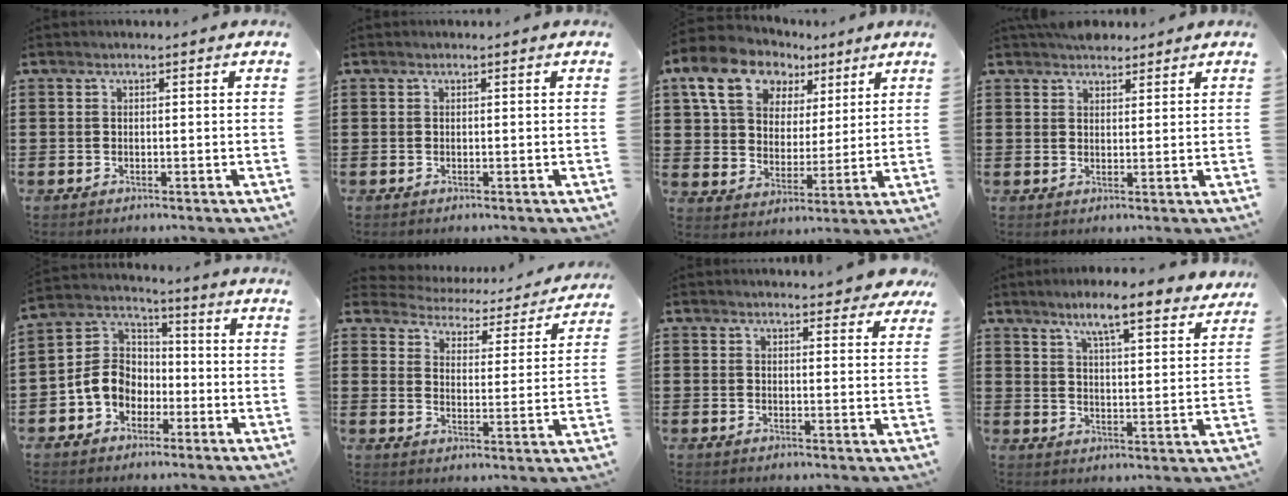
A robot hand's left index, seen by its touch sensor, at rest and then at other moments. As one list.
[{"total": 0.0}, {"total": 12.0, "force": [7.0, 8.5, 4.8], "torque": [-0.107, -0.014, 0.131]}, {"total": 3.0, "force": [2.8, 1.0, 0.3], "torque": [-0.013, 0.001, 0.055]}, {"total": 7.6, "force": [-2.5, 6.3, 3.4], "torque": [-0.108, 0.010, -0.058]}, {"total": 2.8, "force": [2.8, 0.5, -0.2], "torque": [-0.022, -0.028, 0.039]}, {"total": 3.8, "force": [3.6, 0.5, 1.3], "torque": [-0.020, -0.011, 0.063]}, {"total": 7.2, "force": [5.9, 0.6, 4.0], "torque": [-0.081, -0.027, 0.098]}]